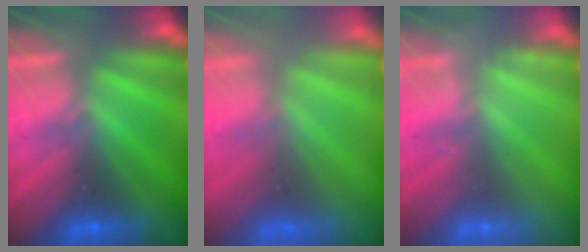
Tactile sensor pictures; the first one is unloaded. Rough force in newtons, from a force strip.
{"total": 7.8}
{"total": 2.3}